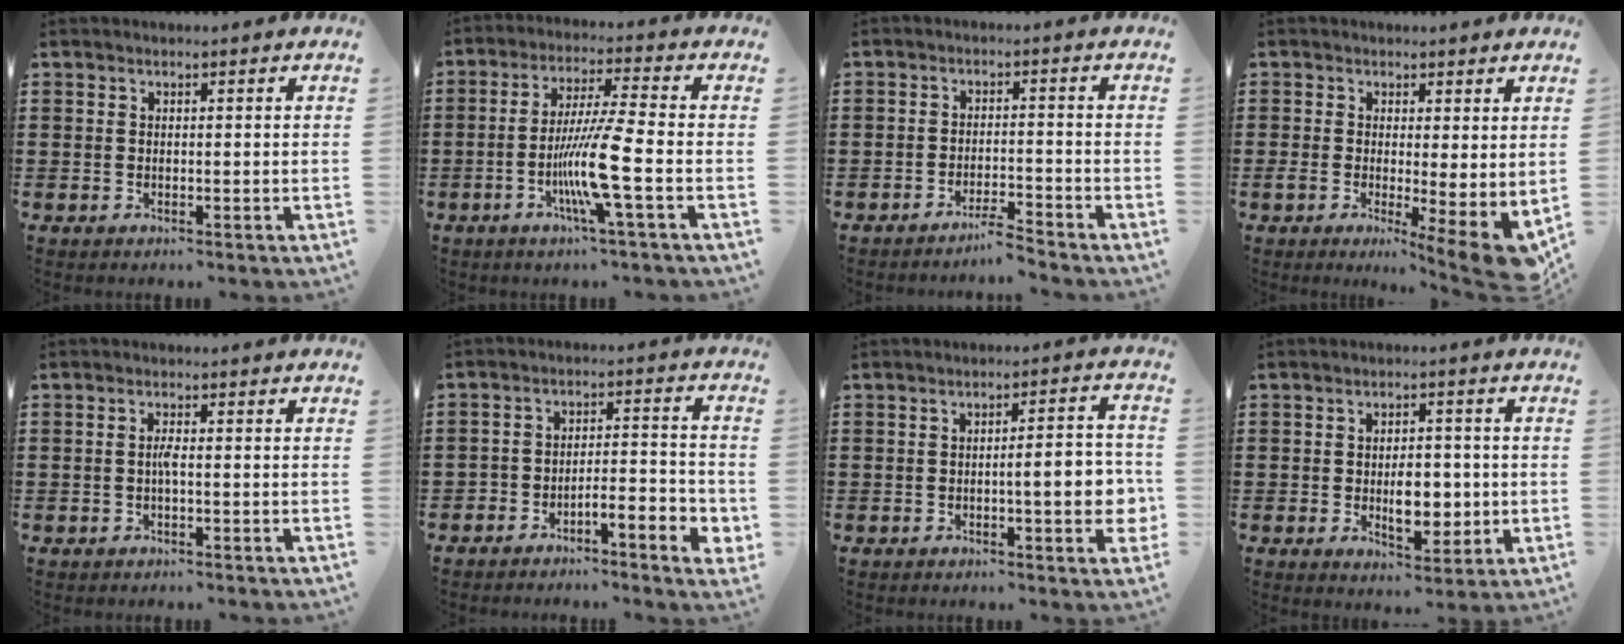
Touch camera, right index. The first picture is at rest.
{"total": 9.8, "force": [-3.3, -0.3, 9.2], "torque": [-0.182, -0.016, -0.067]}
{"total": 3.0, "force": [-2.9, -0.1, 0.7], "torque": [-0.016, 0.000, -0.060]}
{"total": 4.4, "force": [-0.9, 1.5, 4.1], "torque": [-0.062, -0.024, -0.016]}
{"total": 1.7, "force": [-0.5, 0.1, 1.6], "torque": [-0.039, -0.003, -0.012]}
{"total": 4.7, "force": [-4.2, 0.7, 2.1], "torque": [-0.036, 0.000, -0.082]}
{"total": 7.4, "force": [-1.2, 1.6, 7.1], "torque": [-0.095, -0.007, -0.025]}
{"total": 6.3, "force": [-0.9, 3.6, 5.1], "torque": [-0.071, -0.001, -0.021]}